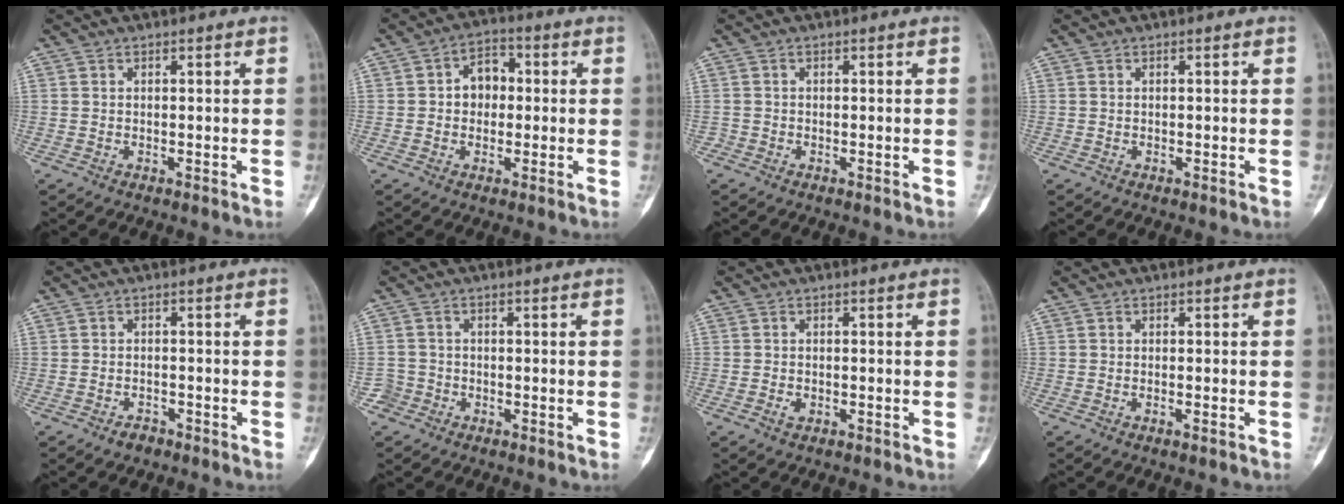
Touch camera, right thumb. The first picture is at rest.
{"total": 6.3, "force": [0.3, 4.8, 4.0], "torque": [-0.036, 0.017, -0.005]}
{"total": 0.6, "force": [-0.3, 0.5, 0.0], "torque": [0.001, 0.004, -0.008]}
{"total": 0.0}
{"total": 2.0, "force": [-1.5, 1.2, 0.7], "torque": [-0.012, 0.008, -0.021]}
{"total": 2.3, "force": [-1.2, 2.0, -0.4], "torque": [0.017, 0.011, -0.030]}
{"total": 1.4, "force": [-0.6, 0.9, 0.9], "torque": [-0.016, 0.004, -0.010]}
{"total": 0.7, "force": [-0.4, 0.1, 0.6], "torque": [-0.014, 0.001, -0.006]}